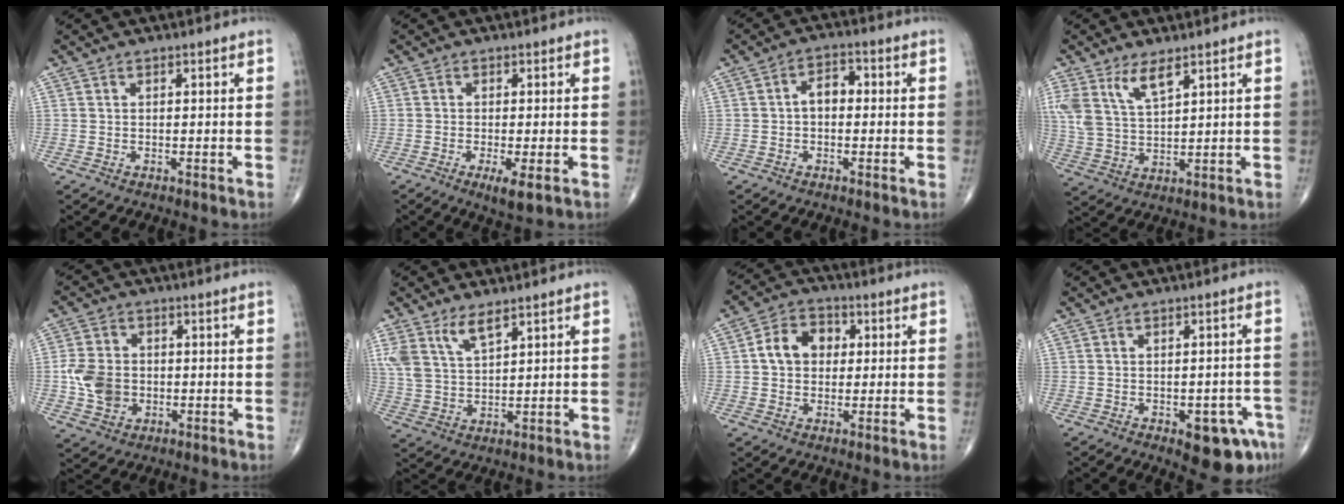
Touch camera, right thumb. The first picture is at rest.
{"total": 3.7, "force": [-1.4, 0.6, 3.4], "torque": [-0.062, -0.010, -0.026]}
{"total": 4.2, "force": [-0.3, 2.7, 3.1], "torque": [-0.036, 0.019, -0.014]}
{"total": 7.6, "force": [4.6, 2.9, 5.3], "torque": [-0.106, -0.018, 0.101]}
{"total": 8.1, "force": [-0.9, 6.5, 4.8], "torque": [-0.077, 0.006, -0.016]}
{"total": 6.6, "force": [4.4, 2.4, 4.3], "torque": [-0.084, -0.017, 0.095]}
{"total": 8.0, "force": [0.9, 6.3, 4.8], "torque": [-0.059, 0.019, 0.007]}
{"total": 8.7, "force": [-4.3, 3.7, 6.6], "torque": [-0.054, 0.022, -0.048]}